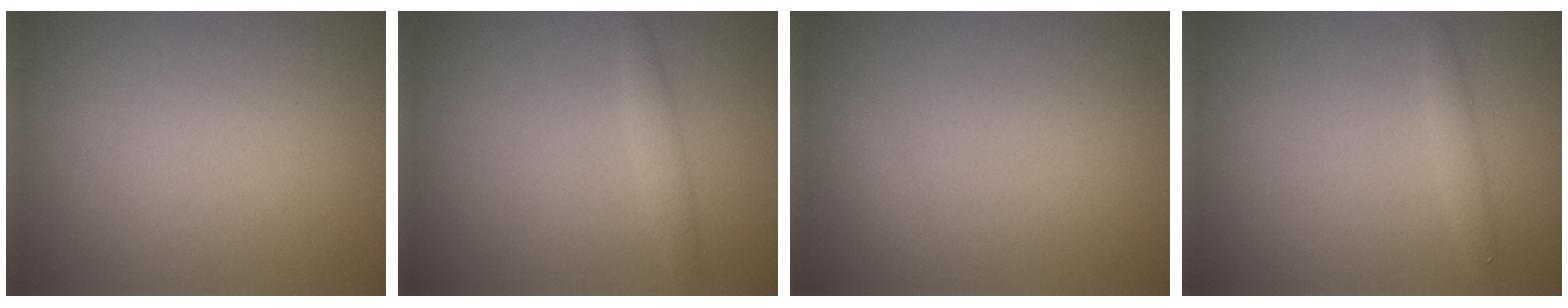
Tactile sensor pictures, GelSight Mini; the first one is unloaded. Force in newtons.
{"total": 1.3, "press": 1.3, "slide": 0.0}
{"total": 0.6, "press": 0.6, "slide": 0.0}
{"total": 1.3, "press": 1.3, "slide": 0.0}